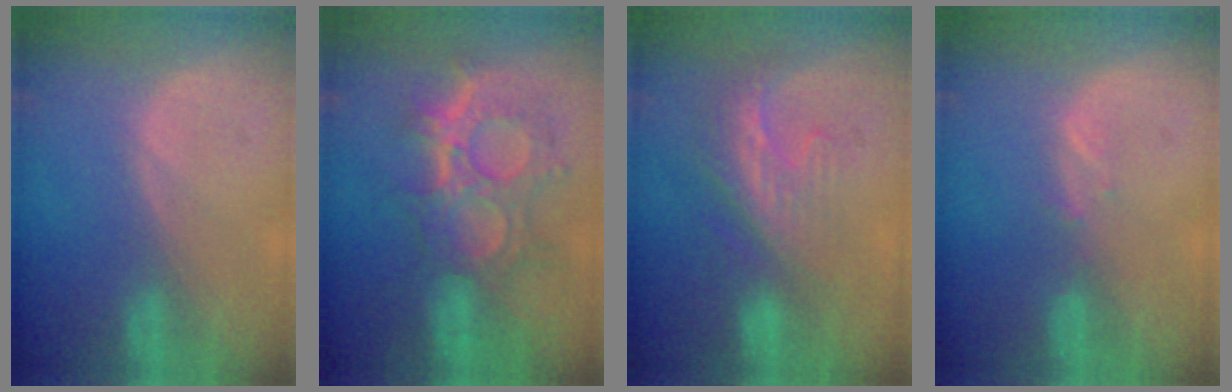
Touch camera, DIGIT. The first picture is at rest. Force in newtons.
{"total": 10.8, "press": 10.2, "slide": 3.8}
{"total": 8.4, "press": 7.2, "slide": 4.3}
{"total": 1.4, "press": 1.2, "slide": 0.6}